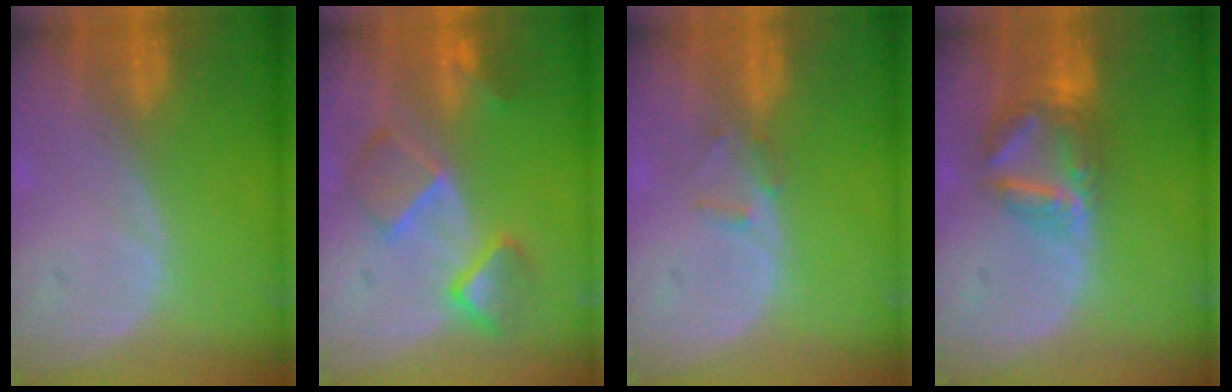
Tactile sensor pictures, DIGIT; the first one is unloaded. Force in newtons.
{"total": 6.9, "press": 6.7, "slide": 1.6}
{"total": 1.3, "press": 1.1, "slide": 0.8}
{"total": 6.9, "press": 6.4, "slide": 2.5}